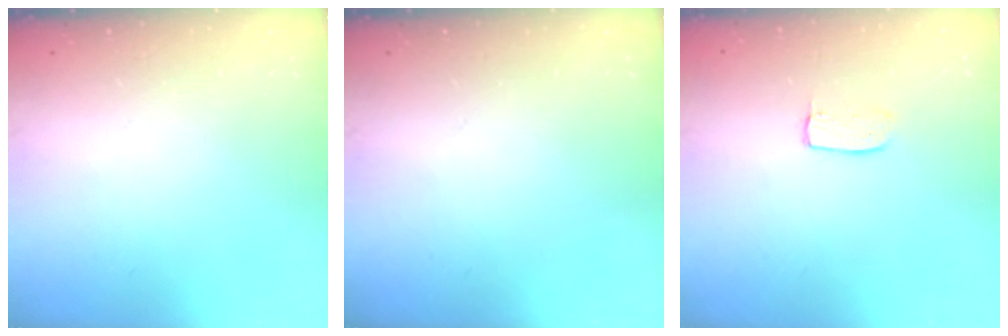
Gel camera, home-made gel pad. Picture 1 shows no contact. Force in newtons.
{"total": 0.0}
{"total": 5.8, "press": 5.8, "slide": 0.3}